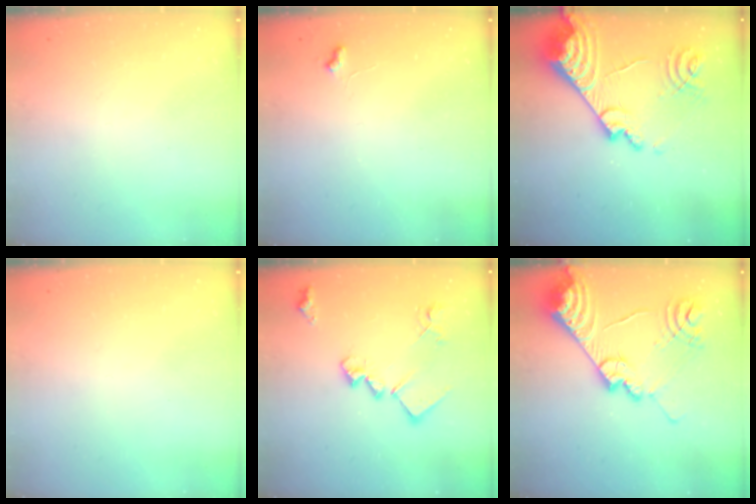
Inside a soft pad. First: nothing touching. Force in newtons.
{"total": 5.8, "press": 5.8, "slide": 0.7}
{"total": 23.4, "press": 23.2, "slide": 2.6}
{"total": 0.0}
{"total": 17.1, "press": 17.1, "slide": 0.8}
{"total": 19.2, "press": 19.1, "slide": 1.8}